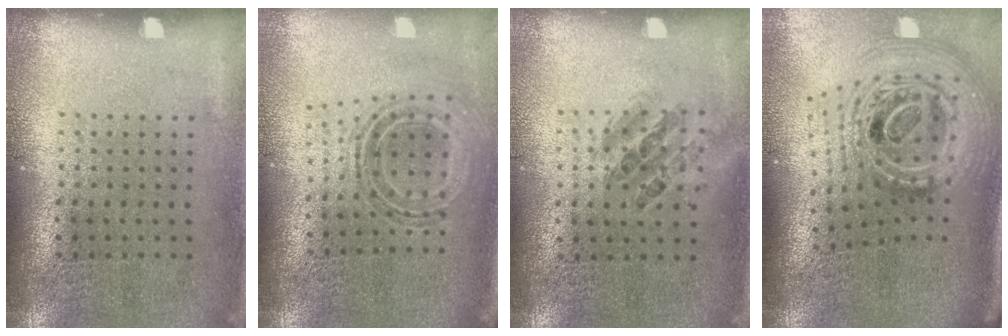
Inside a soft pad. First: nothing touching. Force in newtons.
{"total": 0.7, "press": 0.7, "slide": 0.2}
{"total": 0.9, "press": 0.8, "slide": 0.3}
{"total": 2.9, "press": 2.0, "slide": 2.2}